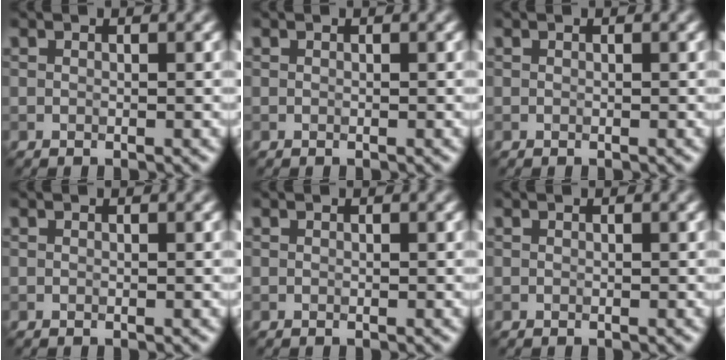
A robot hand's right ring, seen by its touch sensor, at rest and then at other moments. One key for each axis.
{"total": 0.0}
{"total": 0.0}
{"total": 0.0}
{"total": 0.0}
{"total": 0.0}